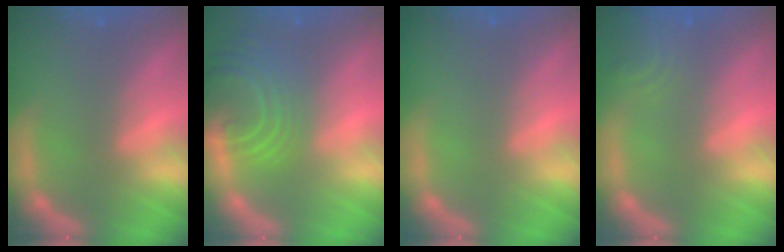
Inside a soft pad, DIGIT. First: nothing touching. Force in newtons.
{"total": 8.5}
{"total": 0.0}
{"total": 3.5}